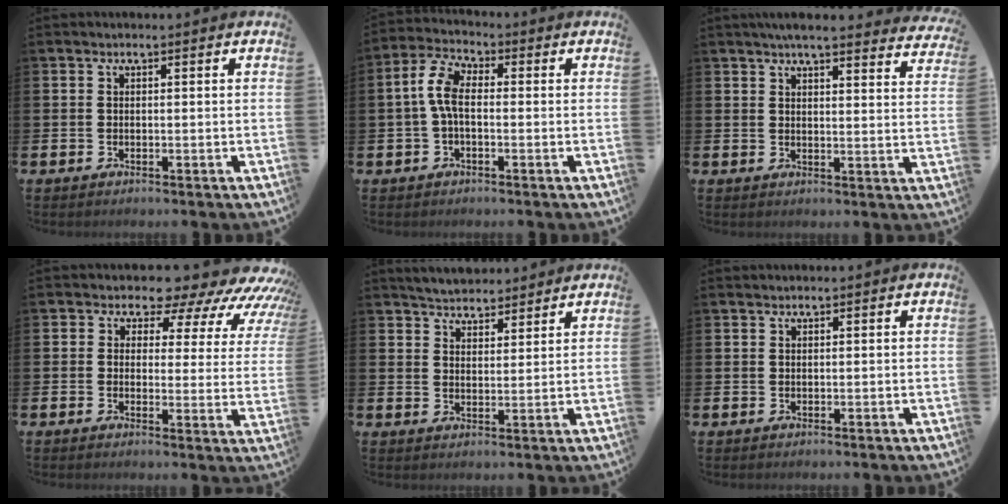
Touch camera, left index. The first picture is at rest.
{"total": 5.9, "force": [0.3, 3.1, 5.1], "torque": [-0.118, 0.011, 0.002]}
{"total": 5.1, "force": [4.9, 0.3, 1.4], "torque": [-0.029, -0.023, 0.085]}
{"total": 6.5, "force": [5.5, 3.1, 1.8], "torque": [-0.036, -0.061, 0.083]}
{"total": 4.3, "force": [4.2, 0.8, -0.1], "torque": [-0.011, -0.019, 0.076]}
{"total": 0.8, "force": [0.8, 0.1, 0.0], "torque": [0.000, 0.002, 0.015]}